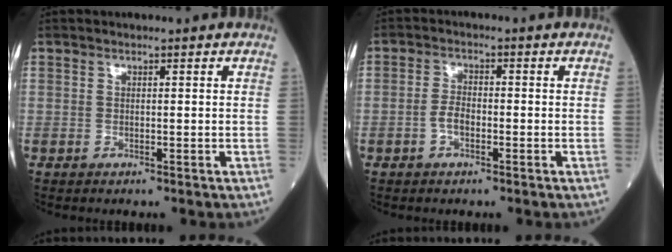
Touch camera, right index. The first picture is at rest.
{"total": 2.7, "force": [-1.0, 1.3, 2.1], "torque": [-0.039, 0.005, -0.017]}